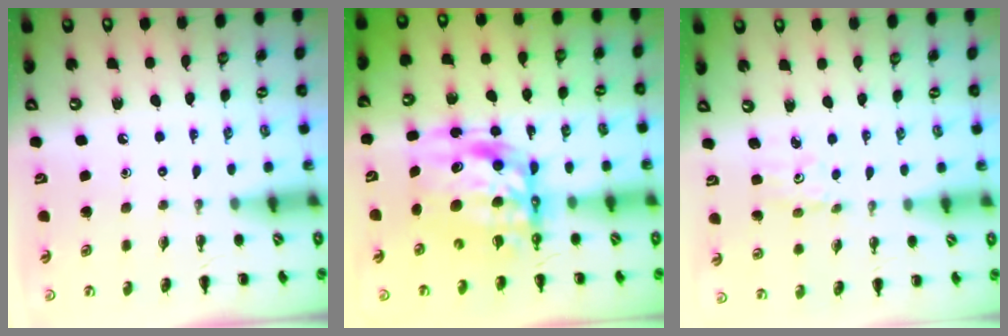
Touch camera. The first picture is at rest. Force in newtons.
{"total": 12.9, "press": 12.4, "slide": 3.5}
{"total": 1.6, "press": 1.6, "slide": 0.4}